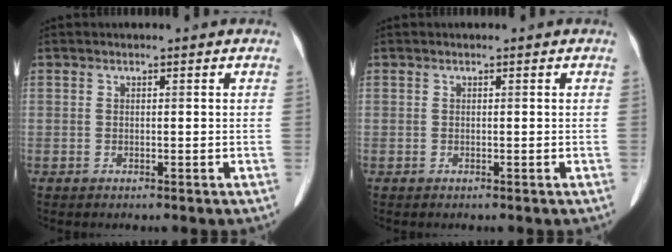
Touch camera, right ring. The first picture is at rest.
{"total": 0.0}